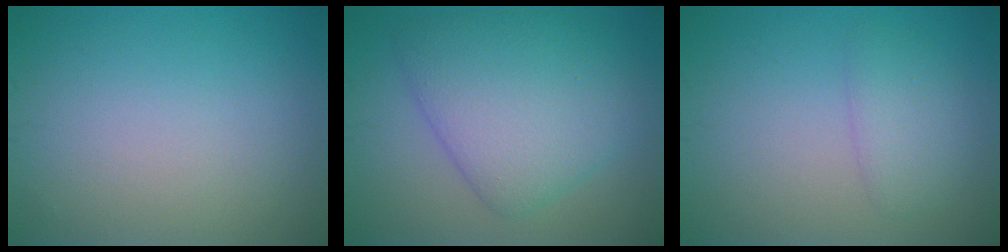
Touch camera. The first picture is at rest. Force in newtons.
{"total": 7.4, "press": 7.4, "slide": 0.1}
{"total": 2.2, "press": 2.2, "slide": 0.2}